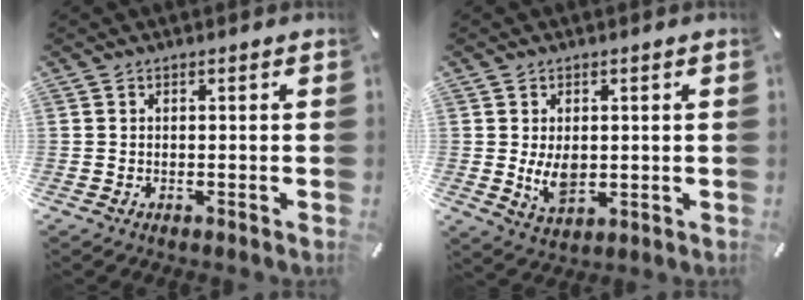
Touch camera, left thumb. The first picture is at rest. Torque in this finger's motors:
{"motor_torque": [0.92, 1.56, 0.52, -0.37, 0.20]}